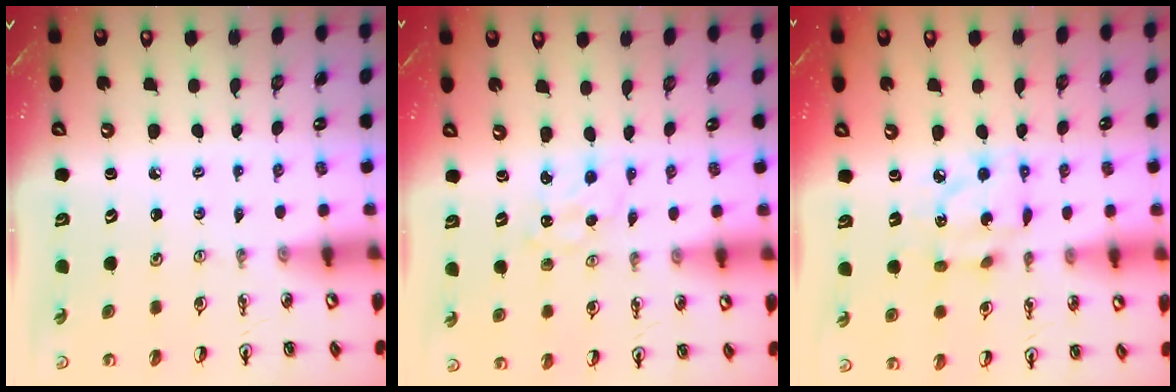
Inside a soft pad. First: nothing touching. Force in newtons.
{"total": 0.0}
{"total": 8.7, "press": 8.6, "slide": 0.4}